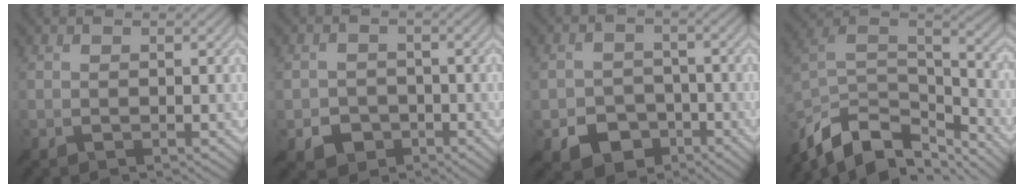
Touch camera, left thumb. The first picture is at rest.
{"total": 3.6, "force": [-1.6, 3.0, 1.1], "torque": [-0.020, -0.010, -0.030]}
{"total": 6.1, "force": [-3.3, 4.7, 2.3], "torque": [-0.043, -0.015, -0.056]}
{"total": 13.9, "force": [-9.7, 6.7, 7.3], "torque": [-0.194, -0.010, -0.168]}